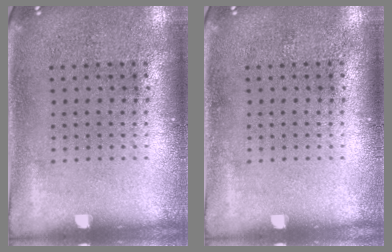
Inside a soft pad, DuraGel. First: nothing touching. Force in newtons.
{"total": 0.0}